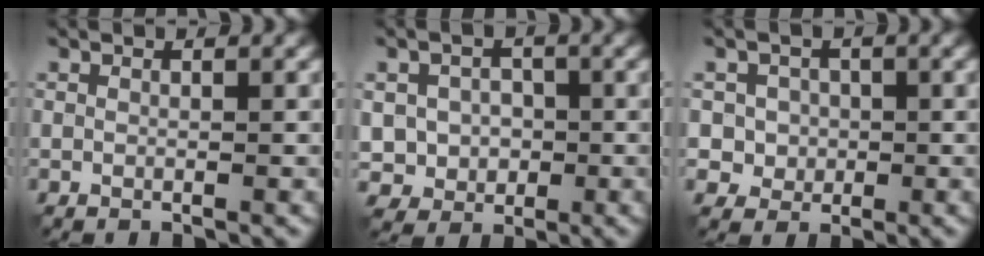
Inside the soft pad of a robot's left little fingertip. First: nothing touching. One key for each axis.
{"total": 4.0, "fx": -0.2, "fy": 3.7, "fz": 1.6, "tx": -0.020, "ty": -0.003, "tz": -0.016}
{"total": 3.3, "fx": 0.3, "fy": 3.2, "fz": 0.8, "tx": -0.003, "ty": 0.004, "tz": 0.008}